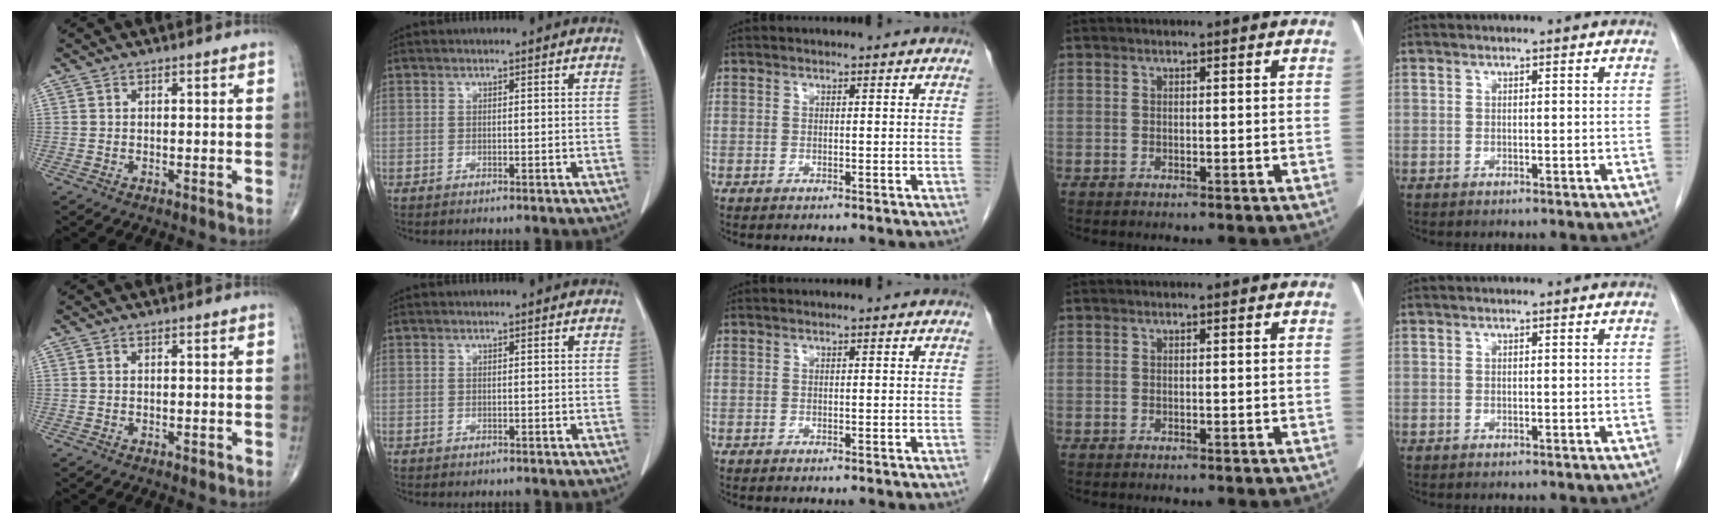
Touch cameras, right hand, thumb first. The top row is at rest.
{"thumb": {"total": 0.6, "force": [-0.3, 0.3, 0.4], "torque": [-0.006, -0.001, -0.005]}}